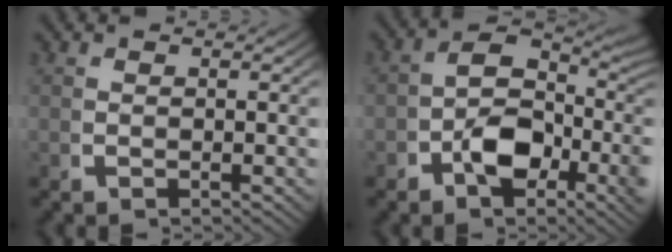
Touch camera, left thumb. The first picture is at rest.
{"total": 7.1, "force": [-0.7, 4.8, 5.2], "torque": [-0.086, -0.020, -0.015]}